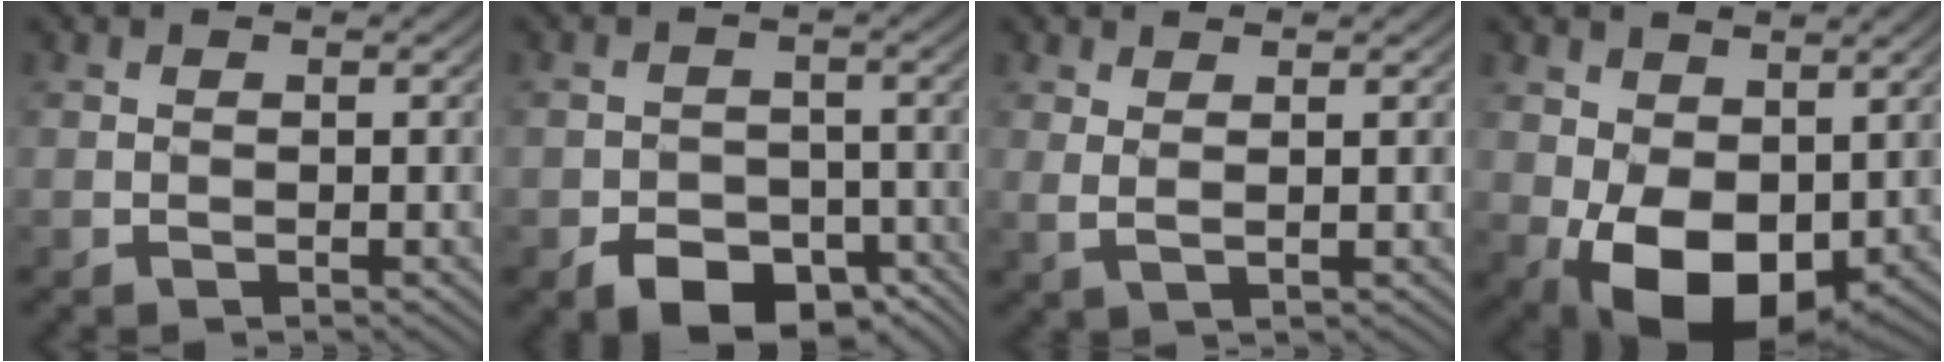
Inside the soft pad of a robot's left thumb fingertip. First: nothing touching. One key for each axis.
{"total": 6.8, "fx": -4.7, "fy": 4.2, "fz": 2.5, "tx": -0.035, "ty": -0.020, "tz": -0.095}
{"total": 1.5, "fx": 1.2, "fy": 0.1, "fz": 0.9, "tx": -0.010, "ty": -0.004, "tz": 0.025}
{"total": 9.0, "fx": -0.3, "fy": 6.4, "fz": 6.2, "tx": -0.126, "ty": -0.015, "tz": -0.011}